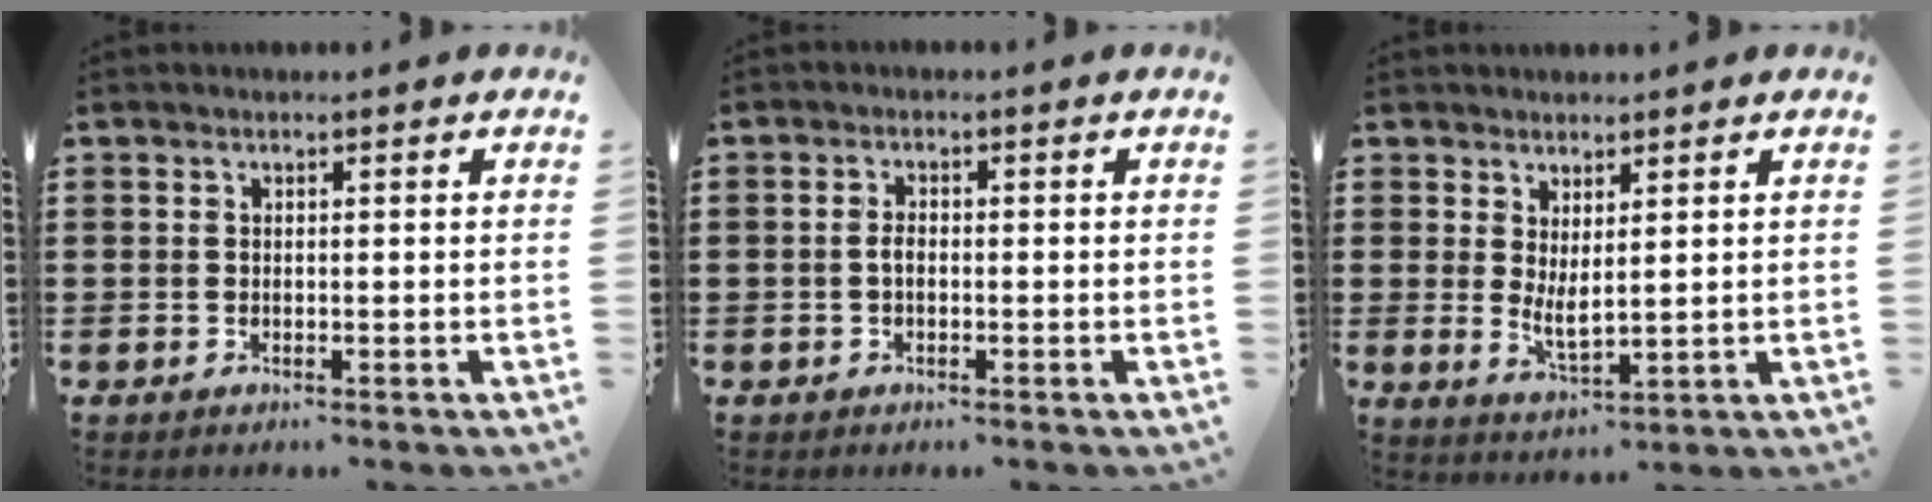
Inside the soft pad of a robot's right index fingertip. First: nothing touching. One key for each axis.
{"total": 1.6, "fx": -0.4, "fy": 0.7, "fz": 1.4, "tx": -0.035, "ty": -0.003, "tz": -0.010}
{"total": 3.0, "fx": 1.1, "fy": 1.0, "fz": 2.6, "tx": -0.060, "ty": -0.003, "tz": 0.019}